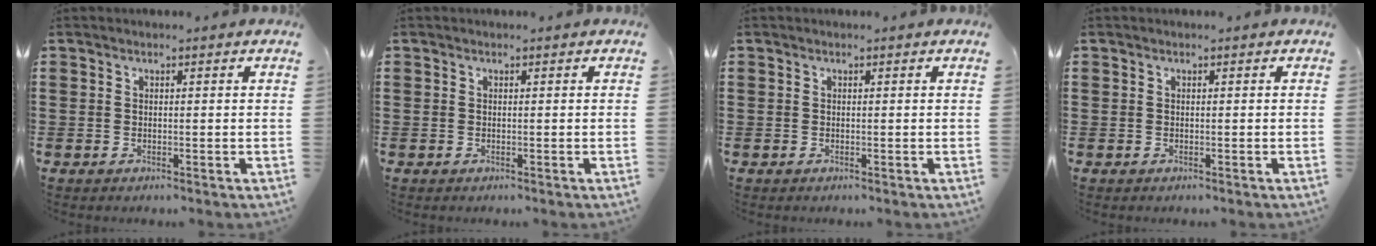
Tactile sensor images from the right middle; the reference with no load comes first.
{"total": 0.0}
{"total": 0.0}
{"total": 0.0}